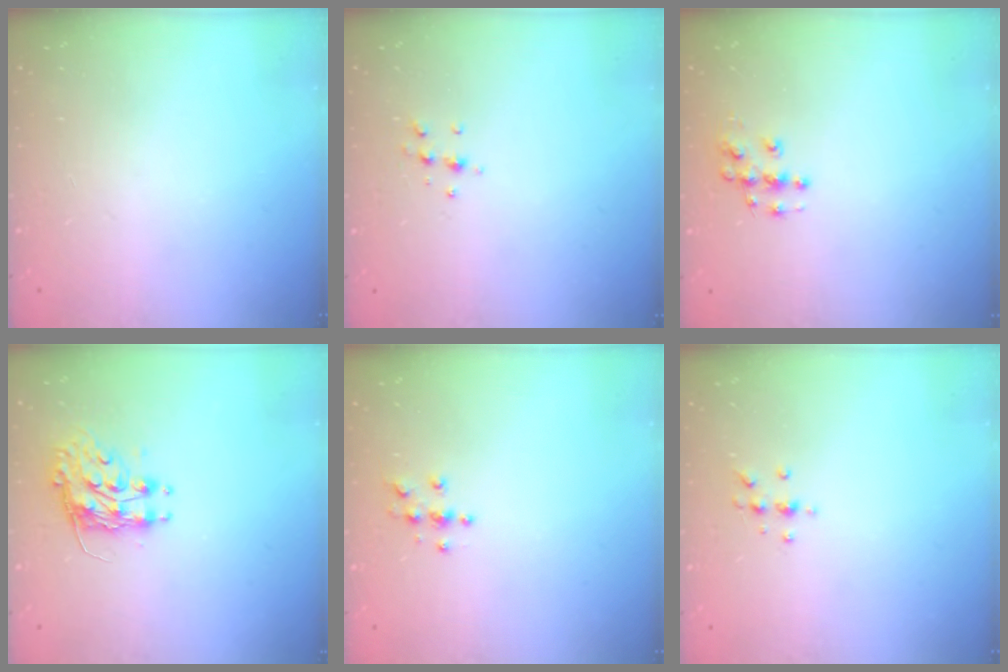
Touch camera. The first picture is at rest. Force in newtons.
{"total": 5.8, "press": 5.7, "slide": 1.2}
{"total": 4.8, "press": 4.8, "slide": 0.3}
{"total": 8.7, "press": 8.7, "slide": 0.5}
{"total": 3.8, "press": 3.8, "slide": 0.4}
{"total": 4.0, "press": 3.8, "slide": 1.2}